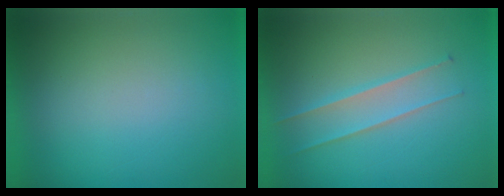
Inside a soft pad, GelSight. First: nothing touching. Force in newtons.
{"total": 2.3}